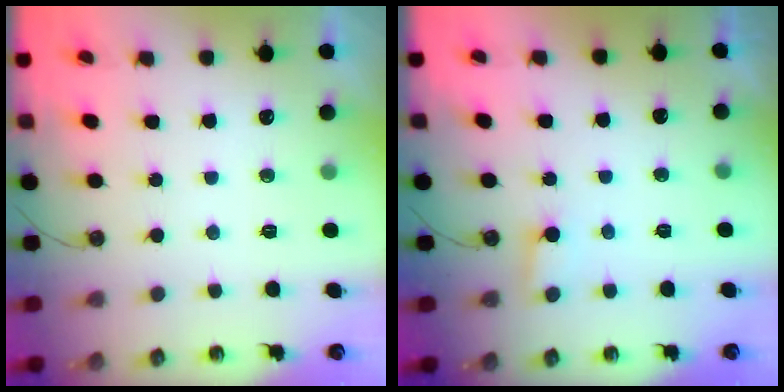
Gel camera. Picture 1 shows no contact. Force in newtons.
{"total": 3.9, "press": 3.9, "slide": 0.3}